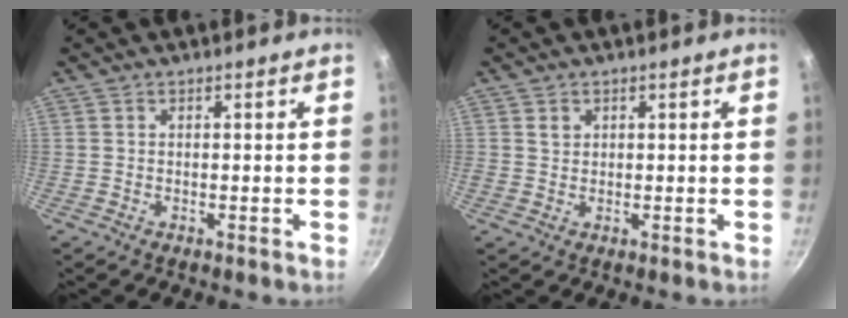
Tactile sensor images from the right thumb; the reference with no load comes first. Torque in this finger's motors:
{"motor_torque": [-0.07, 0.08, 0.02, 0.26, 0.00]}